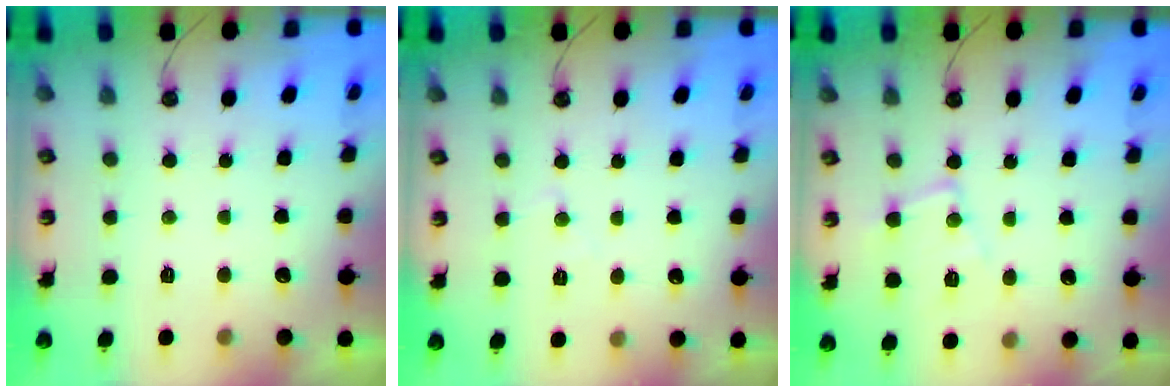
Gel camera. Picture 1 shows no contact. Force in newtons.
{"total": 5.2, "press": 5.1, "slide": 0.8}
{"total": 10.0, "press": 10.0, "slide": 0.7}